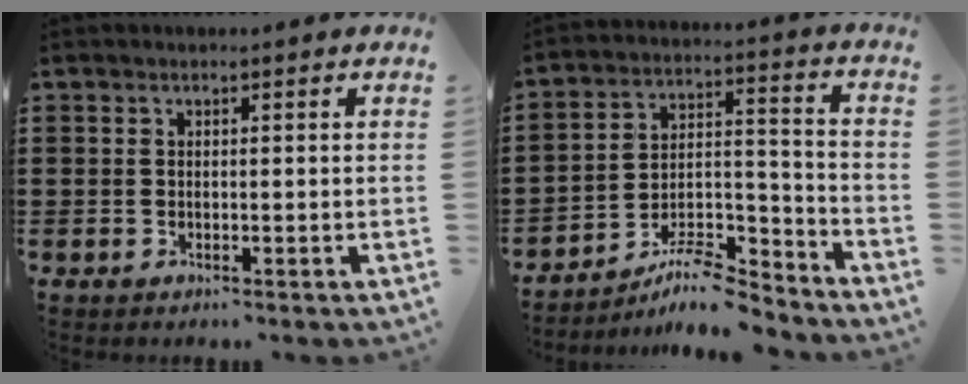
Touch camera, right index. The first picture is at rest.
{"total": 9.7, "force": [-8.7, 1.9, 3.8], "torque": [-0.057, 0.027, -0.165]}